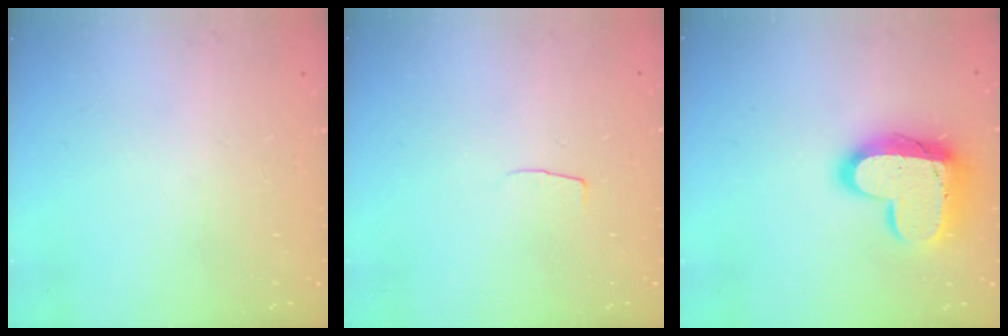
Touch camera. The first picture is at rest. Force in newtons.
{"total": 3.7, "press": 3.7, "slide": 0.3}
{"total": 16.3, "press": 16.2, "slide": 1.4}